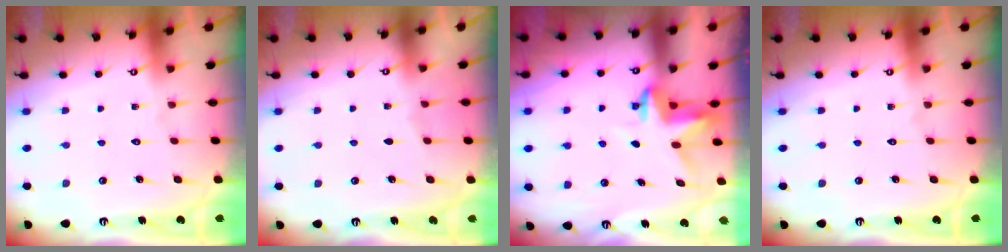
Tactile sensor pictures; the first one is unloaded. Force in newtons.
{"total": 1.6, "press": 1.5, "slide": 0.3}
{"total": 3.7, "press": 3.6, "slide": 0.3}
{"total": 0.0}